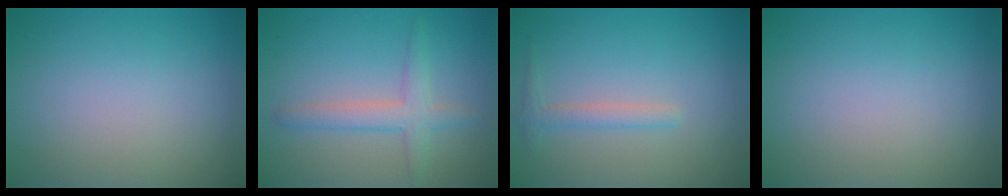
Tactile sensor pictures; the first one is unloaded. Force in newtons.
{"total": 2.9, "press": 2.9, "slide": 0.2}
{"total": 1.4, "press": 1.4, "slide": 0.1}
{"total": 0.0}